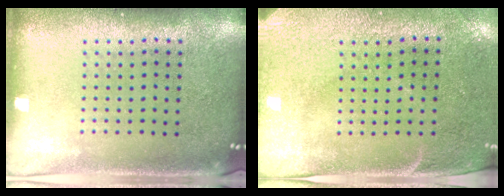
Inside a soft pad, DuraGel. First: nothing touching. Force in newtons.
{"total": 2.9, "press": 2.4, "slide": 1.6}